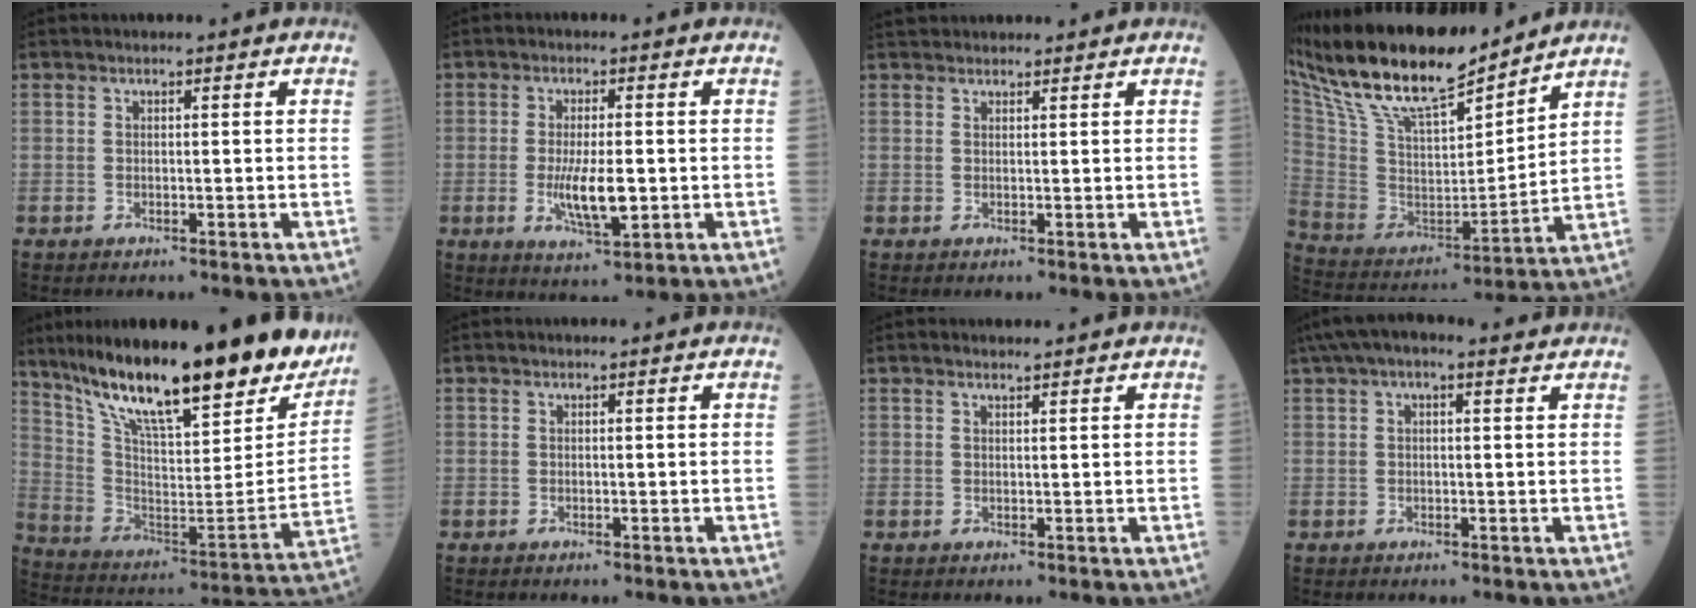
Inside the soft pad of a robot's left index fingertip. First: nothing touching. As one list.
[{"total": 6.5, "force": [-1.0, 1.8, 6.2], "torque": [-0.125, -0.016, -0.013]}, {"total": 6.5, "force": [6.0, 1.6, 1.8], "torque": [-0.020, 0.033, 0.091]}, {"total": 22.2, "force": [18.0, 4.9, 12.1], "torque": [-0.242, 0.010, 0.331]}, {"total": 31.1, "force": [24.2, 7.1, 18.2], "torque": [-0.307, -0.036, 0.357]}, {"total": 0.0}, {"total": 1.5, "force": [1.4, 0.4, 0.4], "torque": [-0.015, 0.004, 0.024]}, {"total": 7.8, "force": [5.3, 2.9, 5.0], "torque": [-0.097, 0.050, 0.090]}]